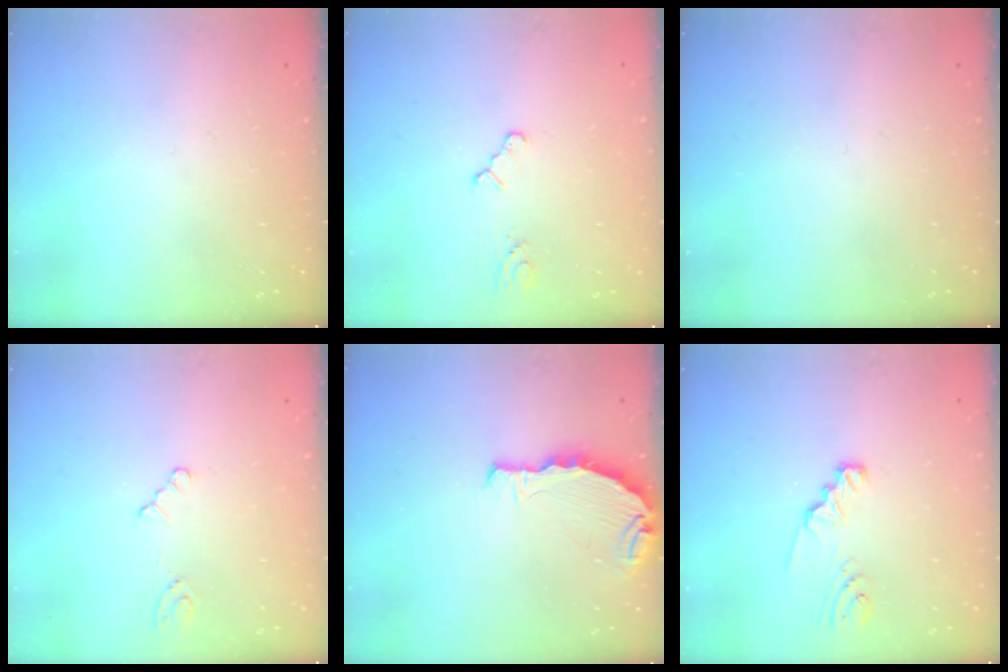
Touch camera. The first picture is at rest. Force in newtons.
{"total": 2.3, "press": 2.3, "slide": 0.3}
{"total": 0.0}
{"total": 2.8, "press": 2.8, "slide": 0.4}
{"total": 5.7, "press": 5.6, "slide": 1.1}
{"total": 2.5, "press": 2.5, "slide": 0.1}